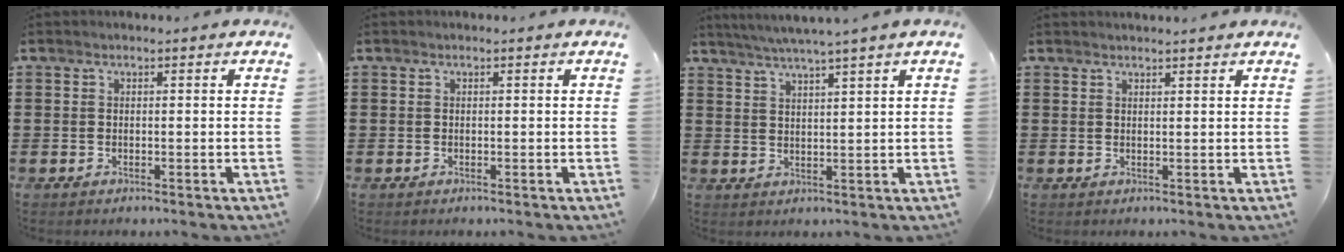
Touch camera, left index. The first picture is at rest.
{"total": 0.0}
{"total": 3.3, "force": [2.8, -0.9, 1.5], "torque": [-0.034, -0.010, 0.049]}
{"total": 1.1, "force": [1.1, -0.1, 0.1], "torque": [-0.004, -0.002, 0.021]}